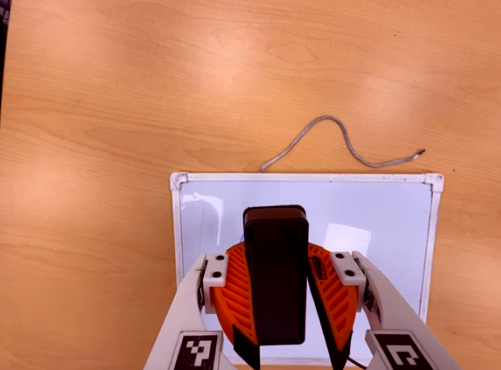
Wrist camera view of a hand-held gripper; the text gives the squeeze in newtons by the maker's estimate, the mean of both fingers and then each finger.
{"total": 9.3, "left": 9.3, "right": 9.3}